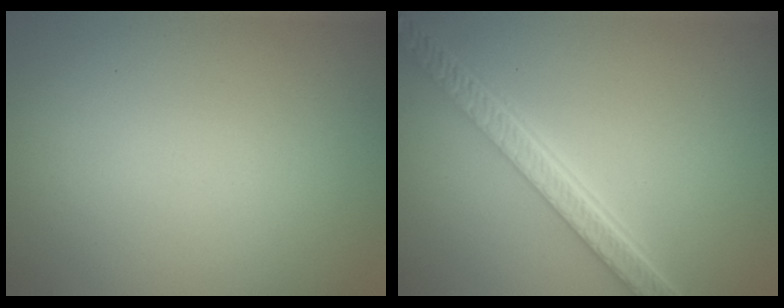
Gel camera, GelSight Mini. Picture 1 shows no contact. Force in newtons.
{"total": 5.5, "press": 4.3, "slide": 3.5}